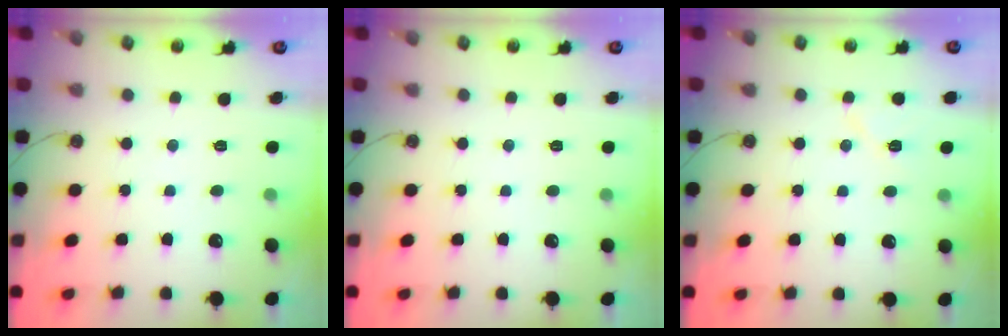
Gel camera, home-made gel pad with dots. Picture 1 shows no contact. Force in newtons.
{"total": 0.0}
{"total": 6.7, "press": 6.5, "slide": 1.8}